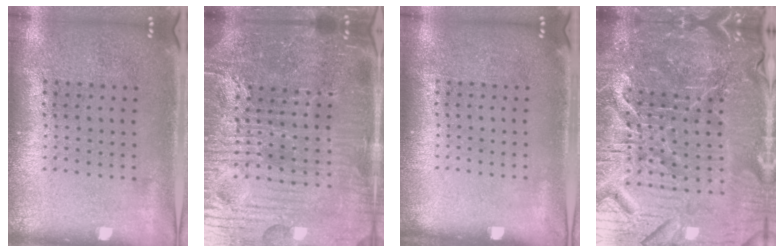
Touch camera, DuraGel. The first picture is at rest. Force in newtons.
{"total": 6.0, "press": 5.6, "slide": 2.2}
{"total": 0.0}
{"total": 7.2, "press": 6.4, "slide": 3.4}